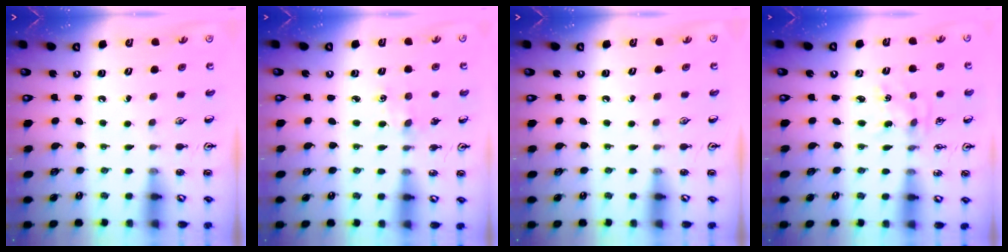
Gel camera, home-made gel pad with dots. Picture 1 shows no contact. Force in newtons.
{"total": 0.7, "press": 0.7, "slide": 0.1}
{"total": 0.0}
{"total": 0.6, "press": 0.6, "slide": 0.1}